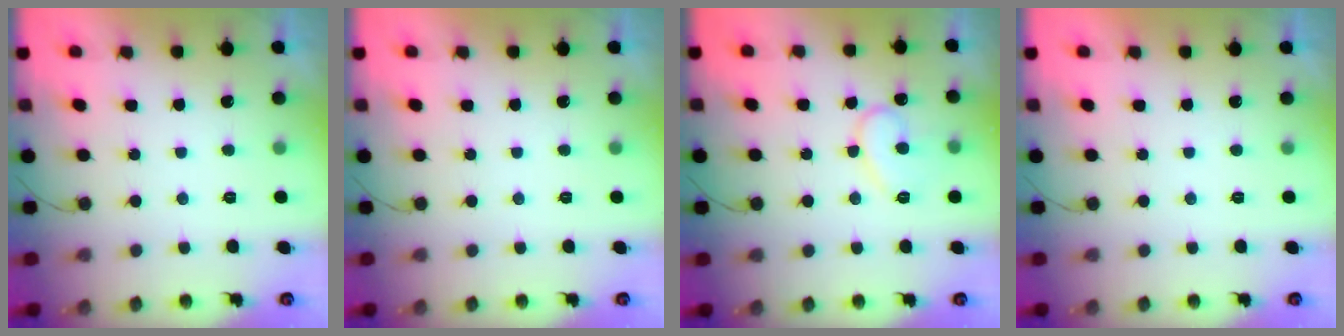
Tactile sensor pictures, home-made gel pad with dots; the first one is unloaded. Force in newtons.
{"total": 0.0}
{"total": 10.4, "press": 10.4, "slide": 0.9}
{"total": 1.7, "press": 1.7, "slide": 0.1}